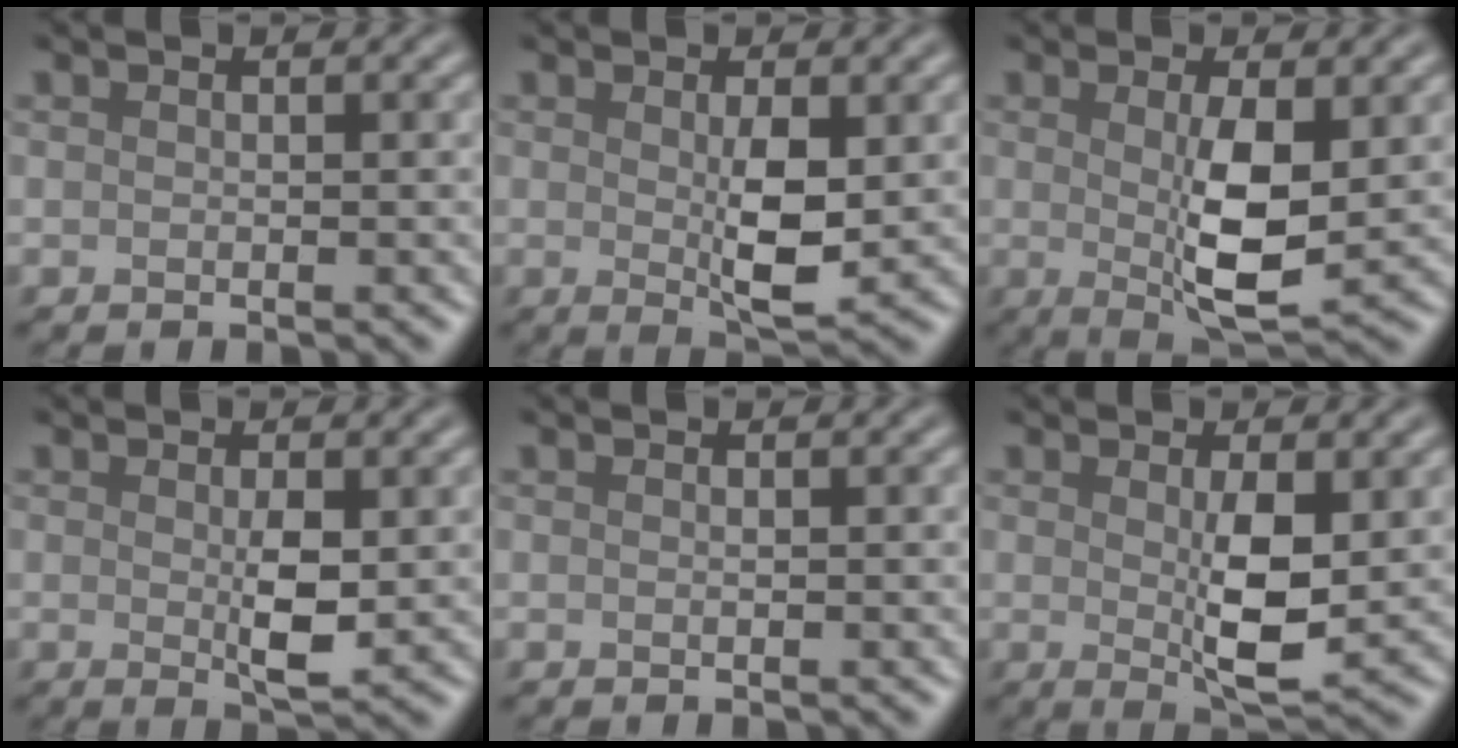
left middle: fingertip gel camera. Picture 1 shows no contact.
{"total": 3.5, "force": [0.2, 0.9, 3.4], "torque": [-0.065, -0.007, 0.008]}
{"total": 5.3, "force": [0.2, 1.4, 5.2], "torque": [-0.094, -0.012, 0.008]}
{"total": 2.7, "force": [0.0, 0.6, 2.6], "torque": [-0.052, -0.006, 0.003]}
{"total": 0.0}
{"total": 4.2, "force": [0.2, 1.0, 4.0], "torque": [-0.077, -0.010, 0.009]}